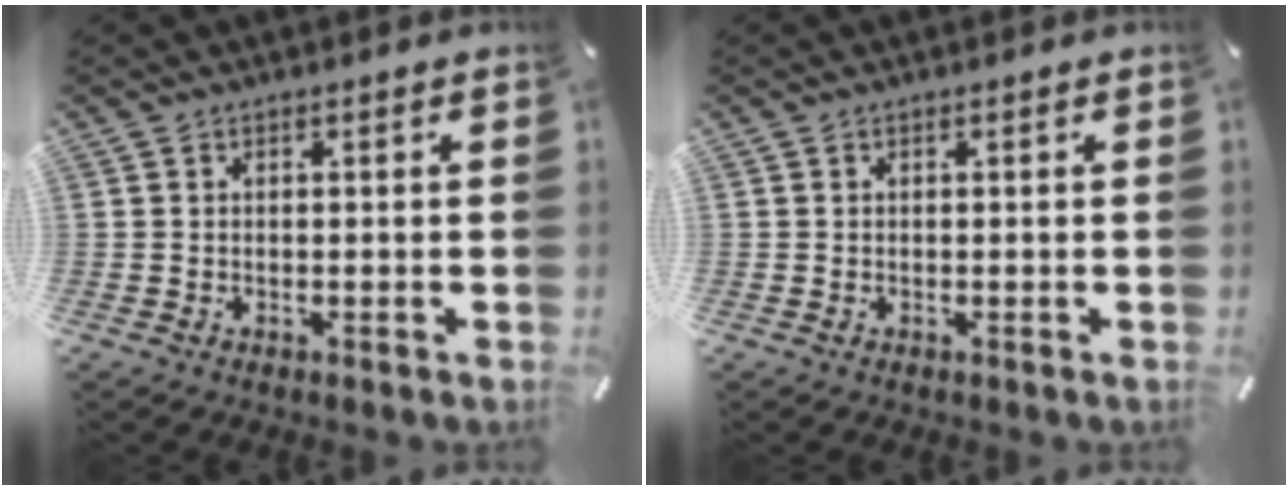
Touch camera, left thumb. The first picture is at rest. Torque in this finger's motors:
{"motor_torque": [0.09, 0.48, 0.07, 0.08, -0.03]}